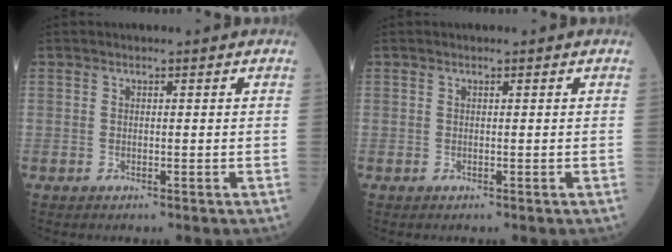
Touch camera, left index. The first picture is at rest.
{"total": 0.0}